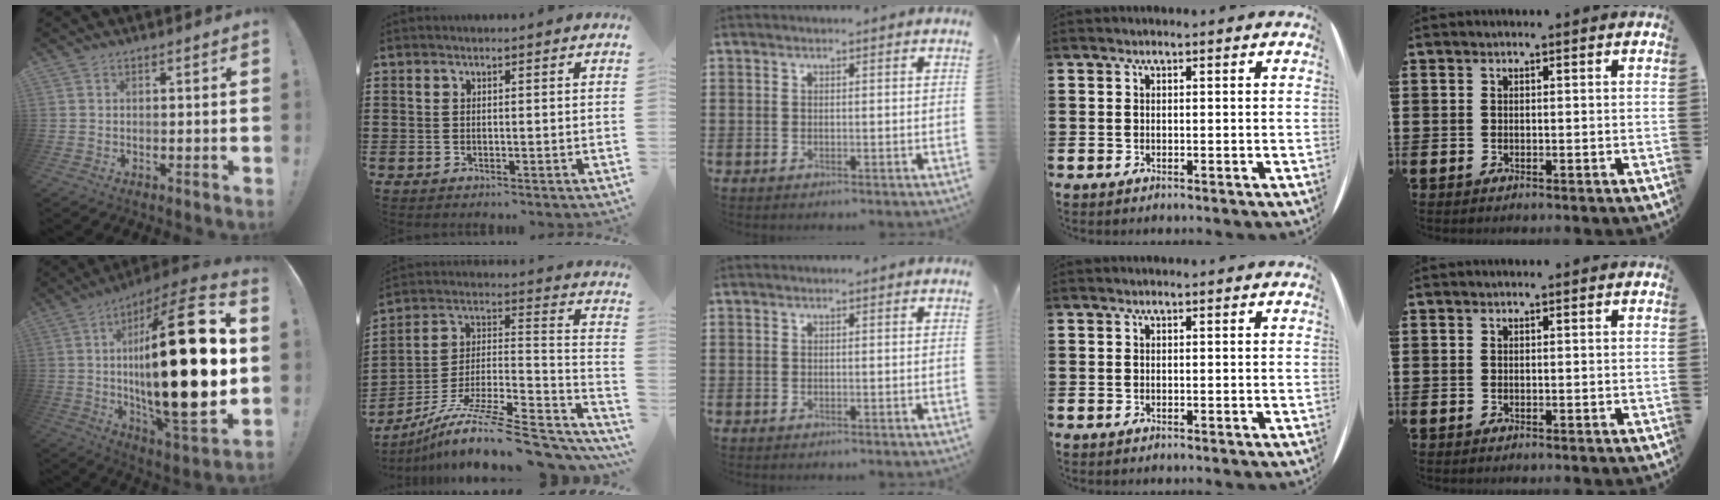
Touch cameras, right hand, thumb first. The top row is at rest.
{"thumb": {"total": 36.0, "force": [1.5, 11.1, 34.2], "torque": [-0.586, -0.003, 0.023]}, "index": {"total": 12.9, "force": [-9.5, 2.2, 8.3], "torque": [-0.130, 0.015, -0.164]}}